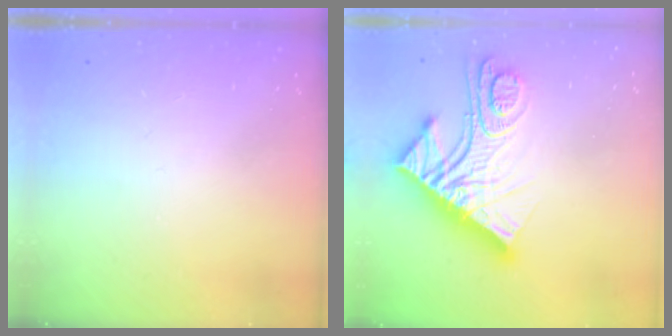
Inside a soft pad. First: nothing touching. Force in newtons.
{"total": 21.9, "press": 21.8, "slide": 1.9}